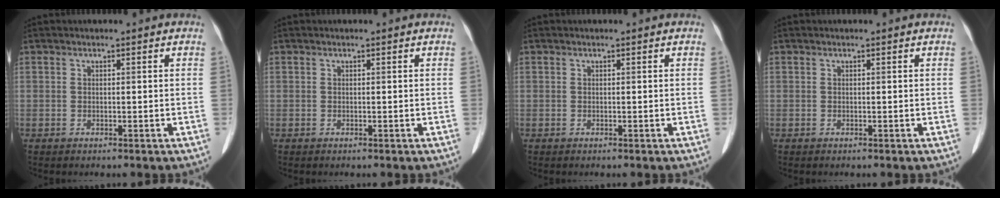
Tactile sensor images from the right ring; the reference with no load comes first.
{"total": 0.0}
{"total": 0.0}
{"total": 0.0}